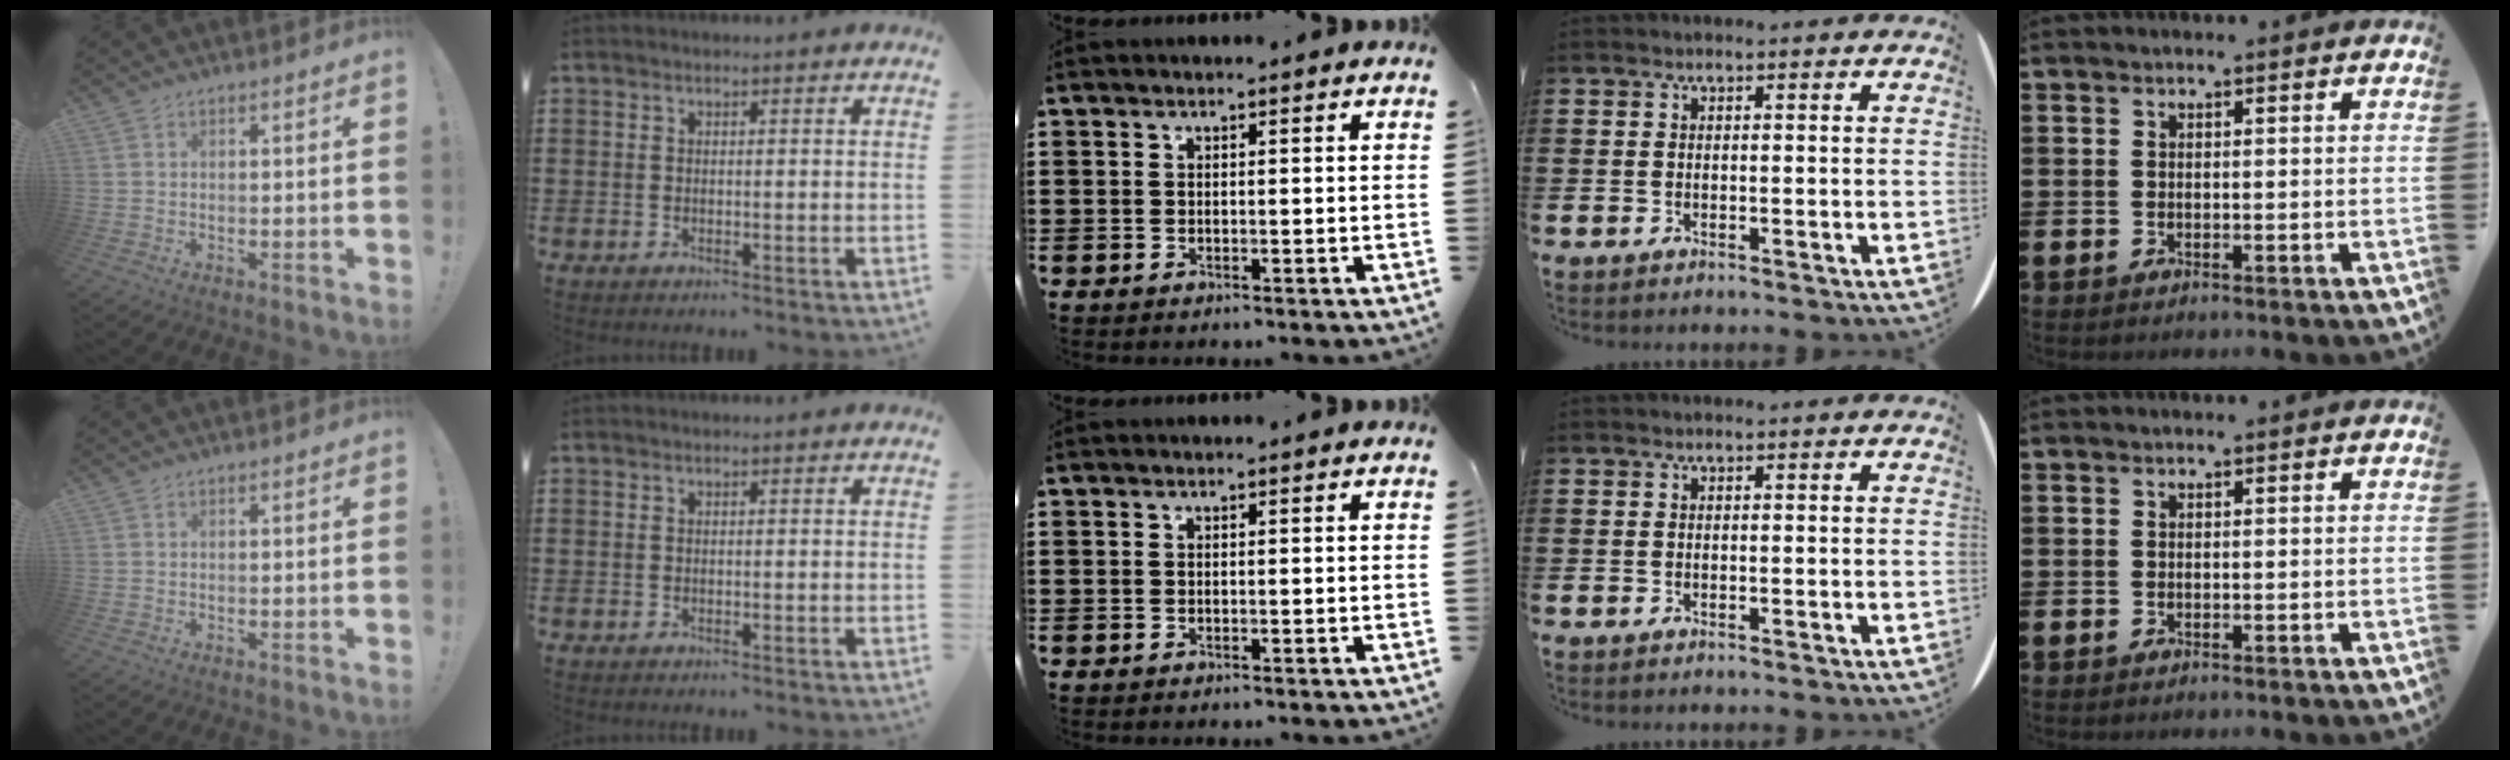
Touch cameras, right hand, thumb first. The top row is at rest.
{}